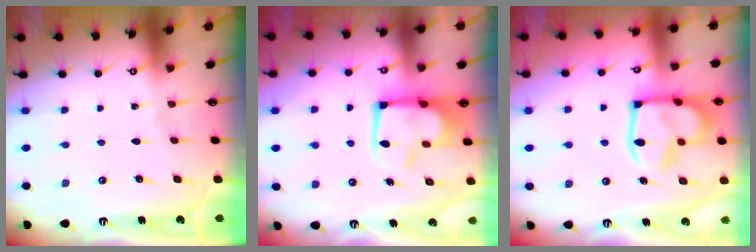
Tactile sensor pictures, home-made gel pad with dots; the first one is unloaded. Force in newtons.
{"total": 5.8, "press": 5.7, "slide": 1.1}
{"total": 17.4, "press": 17.4, "slide": 1.6}